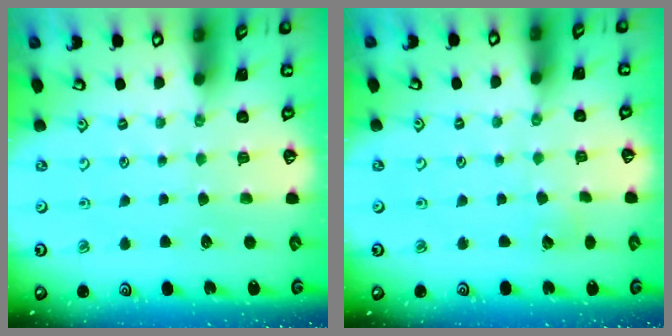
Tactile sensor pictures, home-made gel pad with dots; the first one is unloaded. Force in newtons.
{"total": 2.9, "press": 2.9, "slide": 0.3}